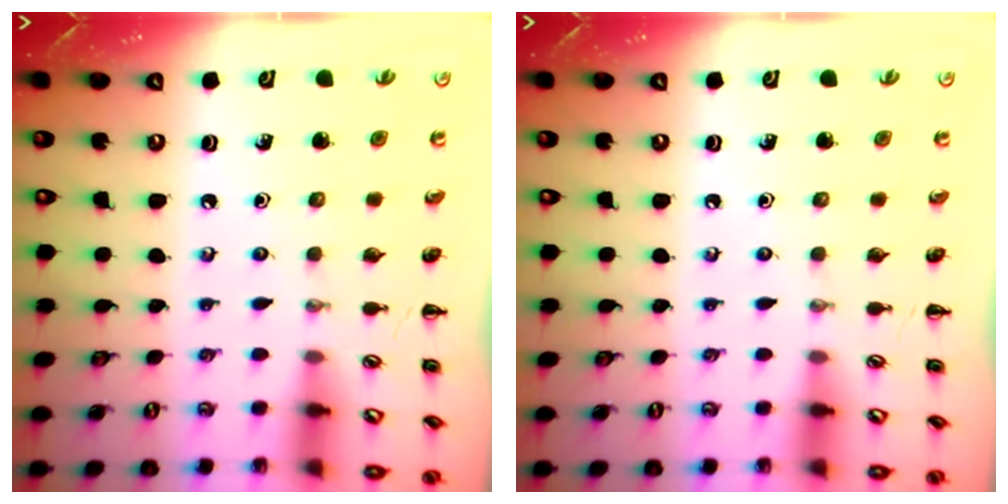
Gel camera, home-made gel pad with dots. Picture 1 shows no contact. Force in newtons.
{"total": 0.0}